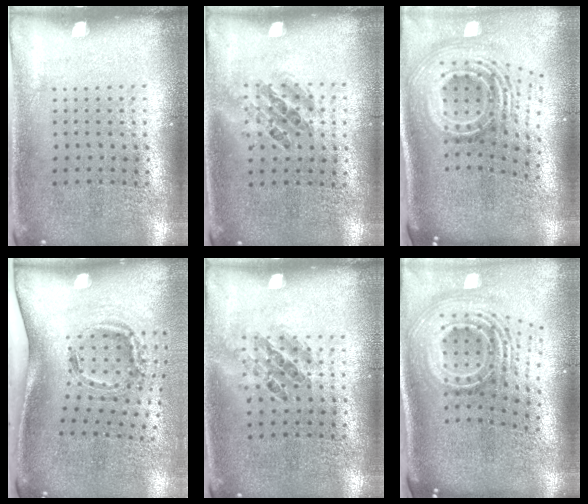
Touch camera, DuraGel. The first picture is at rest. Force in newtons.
{"total": 1.0, "press": 0.9, "slide": 0.4}
{"total": 3.0, "press": 1.8, "slide": 2.4}
{"total": 2.0, "press": 1.3, "slide": 1.5}
{"total": 1.1, "press": 1.0, "slide": 0.5}
{"total": 3.2, "press": 2.0, "slide": 2.5}